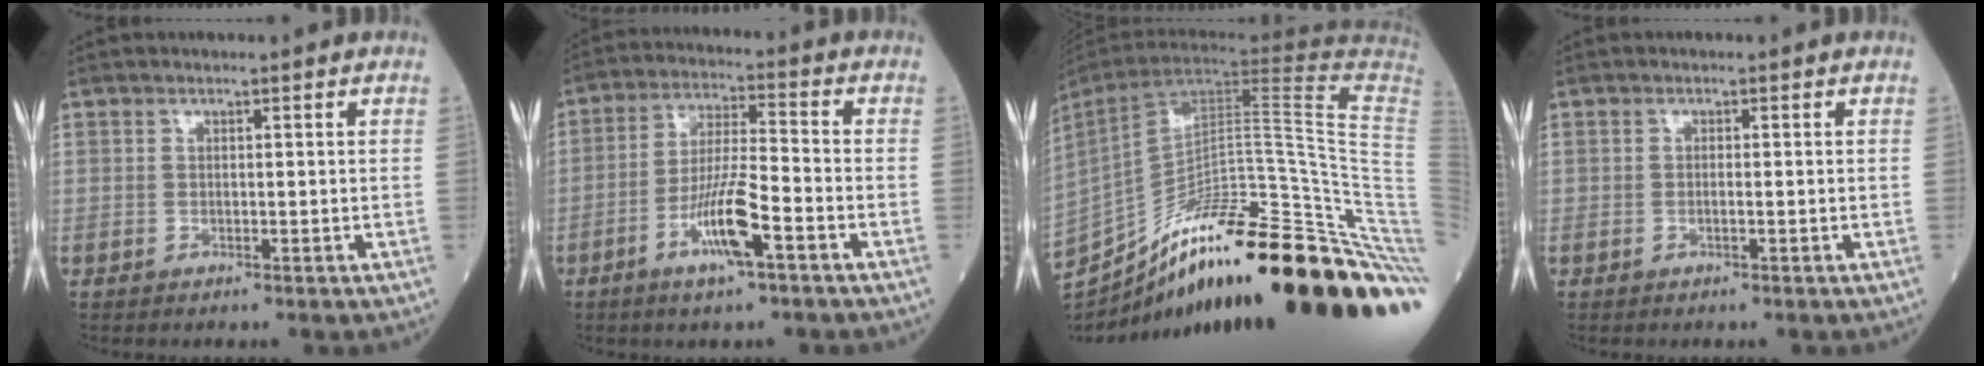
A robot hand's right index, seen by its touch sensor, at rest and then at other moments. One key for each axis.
{"total": 9.4, "fx": -4.4, "fy": 0.8, "fz": 8.3, "tx": -0.160, "ty": -0.003, "tz": -0.083}
{"total": 39.7, "fx": -24.4, "fy": 4.3, "fz": 31.1, "tx": -0.407, "ty": -0.016, "tz": -0.356}
{"total": 0.6, "fx": -0.3, "fy": 0.1, "fz": 0.5, "tx": -0.010, "ty": 0.001, "tz": -0.006}